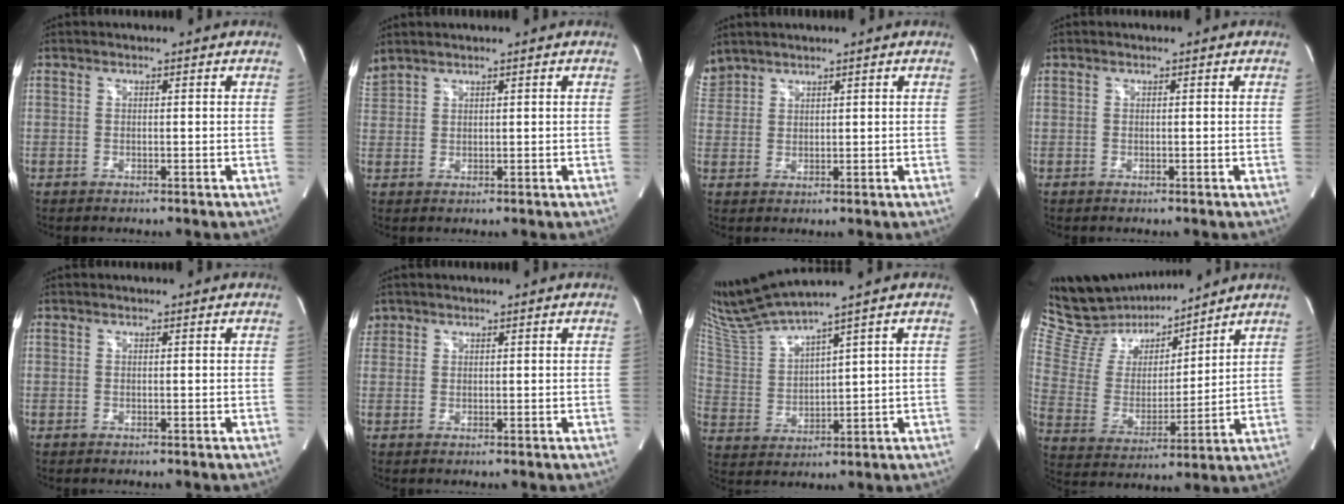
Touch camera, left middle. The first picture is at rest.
{"total": 2.7, "force": [2.6, 0.3, 0.7], "torque": [-0.031, 0.022, 0.062]}
{"total": 3.7, "force": [3.5, 1.1, 0.3], "torque": [-0.022, 0.020, 0.082]}
{"total": 0.0}
{"total": 0.0}
{"total": 2.0, "force": [1.4, 1.4, 0.0], "torque": [0.001, 0.015, 0.028]}
{"total": 9.2, "force": [8.4, -1.7, 3.4], "torque": [-0.086, -0.001, 0.180]}
{"total": 16.2, "force": [15.0, 4.2, 4.1], "torque": [-0.085, 0.004, 0.277]}